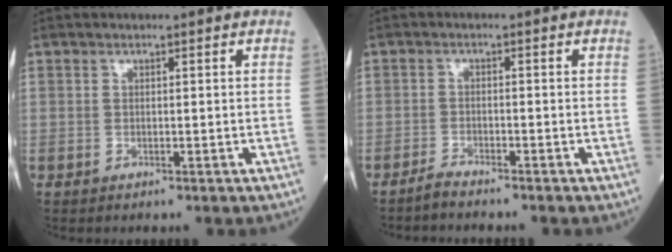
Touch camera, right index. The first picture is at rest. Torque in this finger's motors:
{"motor_torque": [0.05, -0.12, -0.03, 0.00]}